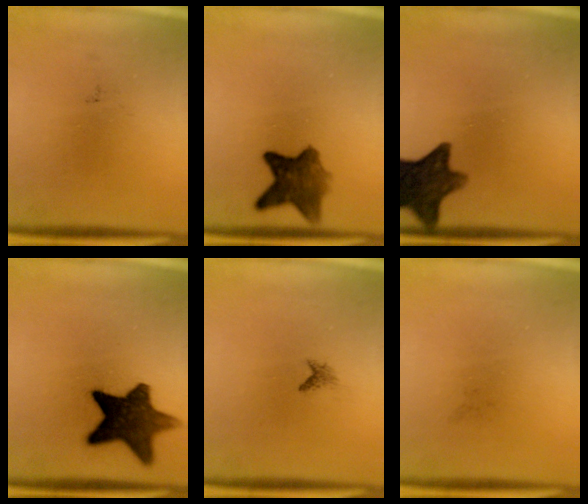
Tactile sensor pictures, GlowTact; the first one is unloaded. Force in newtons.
{"total": 7.1}
{"total": 11.9}
{"total": 13.4}
{"total": 0.8}
{"total": 0.0}